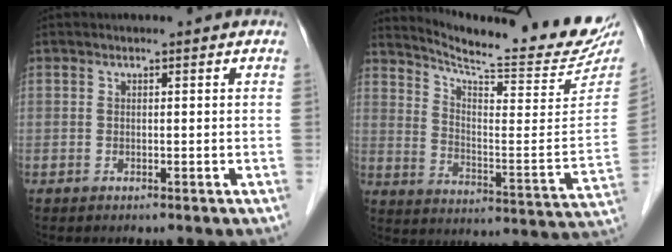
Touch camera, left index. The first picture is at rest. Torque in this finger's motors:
{"motor_torque": [0.05, -0.38, 0.16, 0.04]}